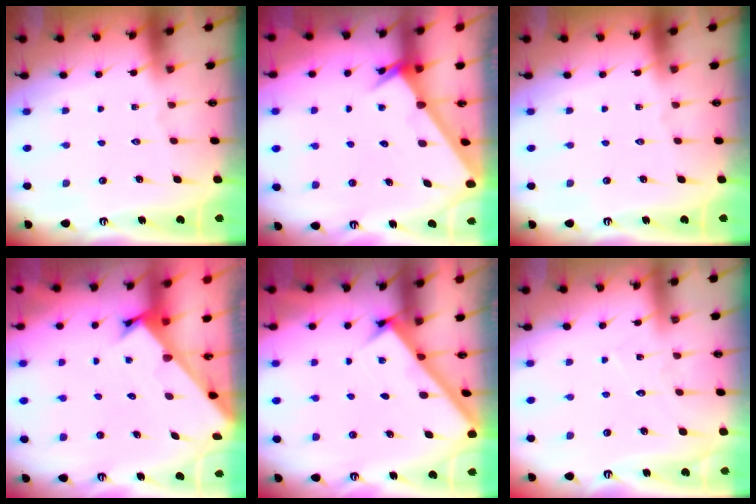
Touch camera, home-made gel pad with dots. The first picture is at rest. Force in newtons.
{"total": 2.5, "press": 2.5, "slide": 0.1}
{"total": 0.0}
{"total": 2.3, "press": 2.3, "slide": 0.2}
{"total": 2.4, "press": 2.3, "slide": 0.3}
{"total": 5.0, "press": 5.0, "slide": 0.1}